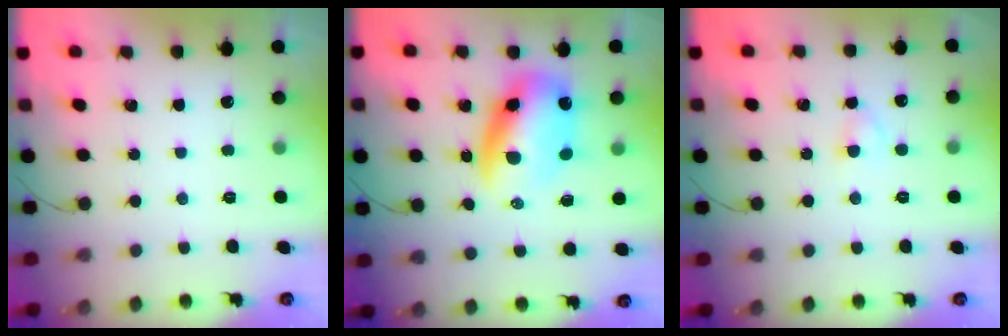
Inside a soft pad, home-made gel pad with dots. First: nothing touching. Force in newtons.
{"total": 10.9, "press": 10.7, "slide": 2.2}
{"total": 2.4, "press": 2.2, "slide": 1.0}